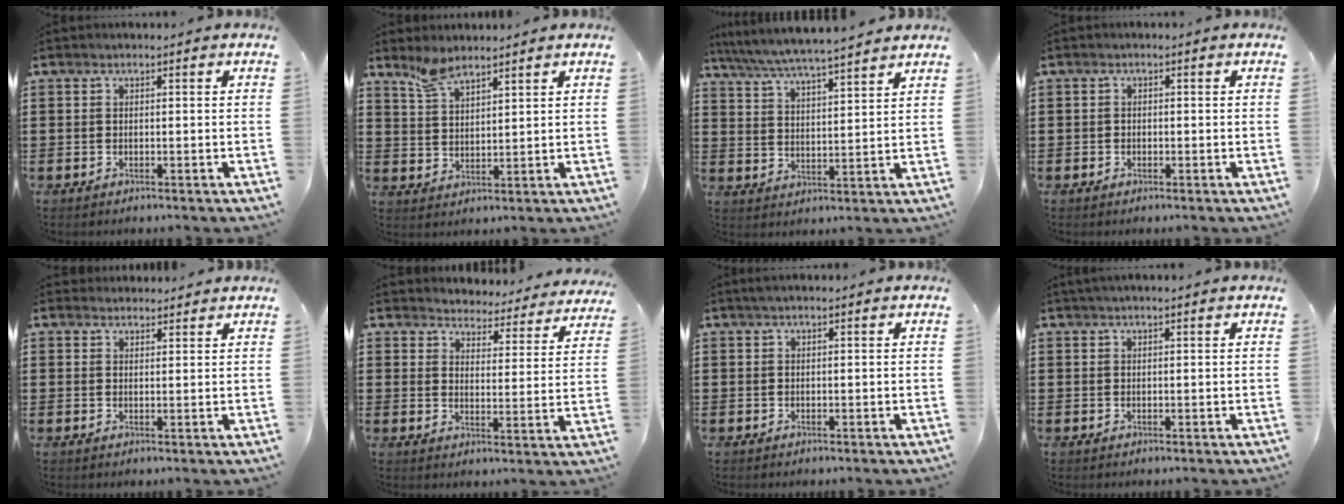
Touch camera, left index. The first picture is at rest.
{"total": 4.3, "force": [3.8, 1.2, 1.8], "torque": [-0.045, -0.004, 0.070]}
{"total": 5.3, "force": [5.0, -0.3, 1.6], "torque": [-0.053, -0.032, 0.084]}
{"total": 0.8, "force": [-0.4, 0.6, 0.1], "torque": [-0.004, 0.002, -0.010]}
{"total": 1.9, "force": [1.8, 0.6, -0.1], "torque": [-0.005, 0.001, 0.036]}
{"total": 4.2, "force": [4.2, 0.4, -0.3], "torque": [-0.013, -0.038, 0.068]}
{"total": 0.6, "force": [0.3, 0.0, 0.5], "torque": [-0.009, 0.000, 0.005]}
{"total": 0.8, "force": [0.5, 0.0, 0.7], "torque": [-0.013, 0.001, 0.010]}